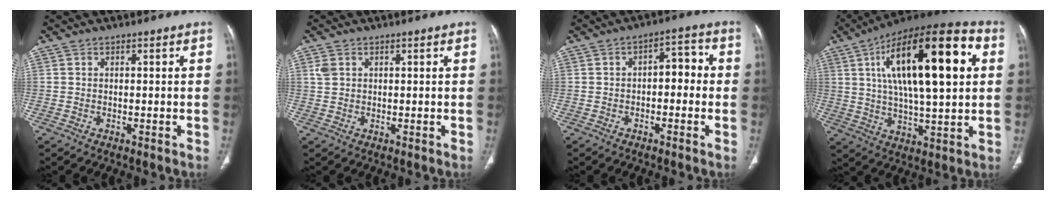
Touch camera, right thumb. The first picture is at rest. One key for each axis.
{"total": 1.9, "fx": 0.9, "fy": 1.4, "fz": 1.0, "tx": -0.022, "ty": 0.003, "tz": 0.023}
{"total": 5.5, "fx": -0.5, "fy": 3.2, "fz": 4.5, "tx": -0.042, "ty": 0.026, "tz": -0.017}
{"total": 26.4, "fx": 6.8, "fy": 9.1, "fz": 23.8, "tx": -0.384, "ty": 0.016, "tz": 0.100}